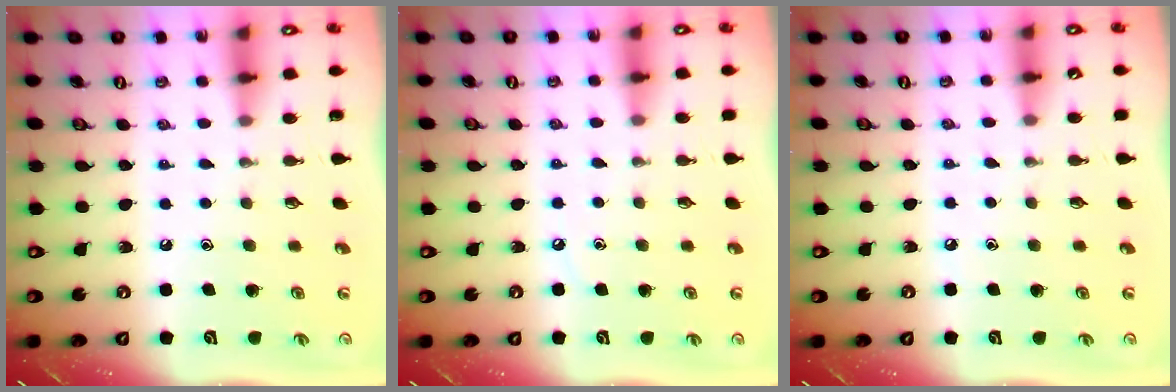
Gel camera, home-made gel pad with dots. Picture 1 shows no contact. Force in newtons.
{"total": 3.5, "press": 3.4, "slide": 0.5}
{"total": 2.3, "press": 2.3, "slide": 0.4}